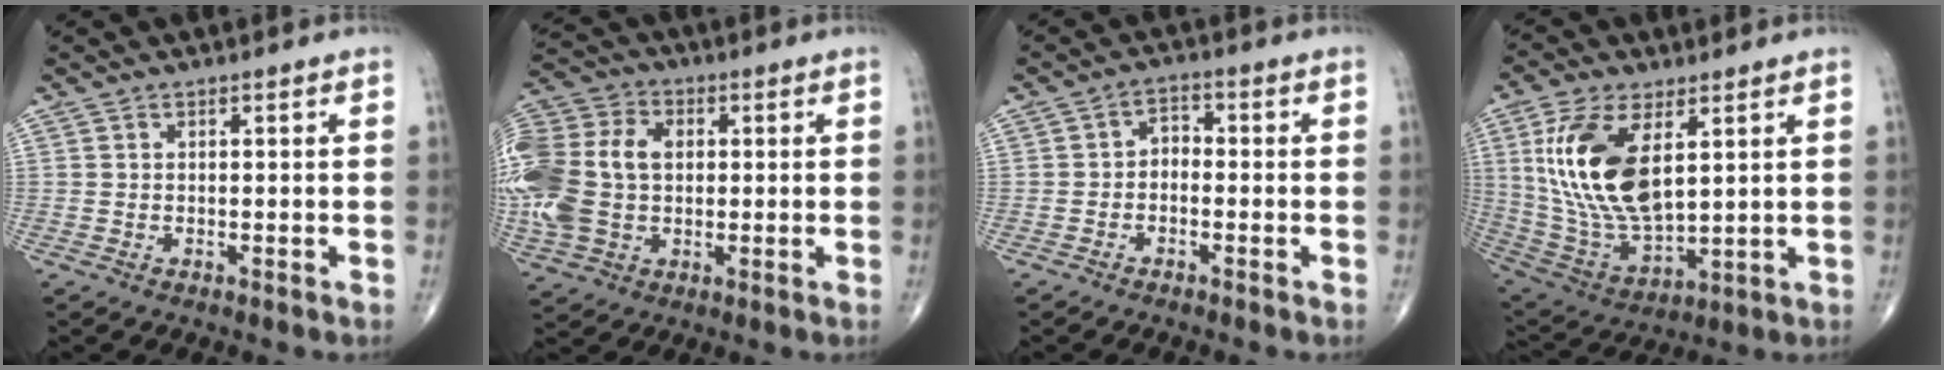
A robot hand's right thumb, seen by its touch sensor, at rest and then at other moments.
{"total": 20.7, "force": [0.7, 14.6, 14.7], "torque": [-0.349, 0.020, 0.020]}
{"total": 3.0, "force": [-0.9, 2.2, 1.9], "torque": [-0.017, 0.021, -0.028]}
{"total": 19.4, "force": [5.2, 9.6, 16.0], "torque": [-0.314, -0.026, 0.110]}